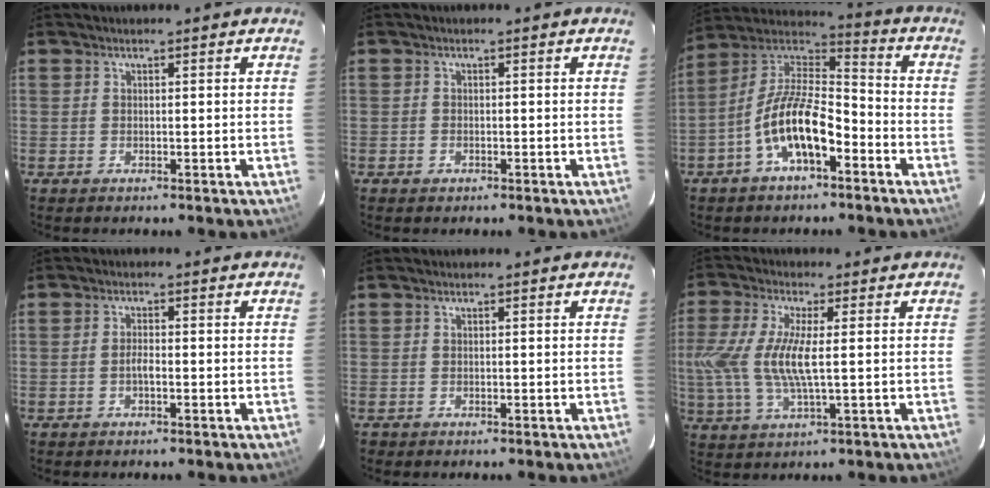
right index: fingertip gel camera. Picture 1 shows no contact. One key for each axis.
{"total": 1.2, "fx": -0.8, "fy": 1.0, "fz": 0.2, "tx": -0.004, "ty": 0.002, "tz": -0.011}
{"total": 14.2, "fx": -6.5, "fy": 5.6, "fz": 11.3, "tx": -0.222, "ty": 0.012, "tz": -0.122}
{"total": 1.7, "fx": -0.6, "fy": 0.5, "fz": 1.5, "tx": -0.031, "ty": 0.003, "tz": -0.013}
{"total": 0.6, "fx": -0.2, "fy": 0.6, "fz": -0.1, "tx": 0.000, "ty": 0.002, "tz": -0.002}
{"total": 11.1, "fx": 0.0, "fy": 2.8, "fz": 10.7, "tx": -0.225, "ty": -0.004, "tz": 0.001}